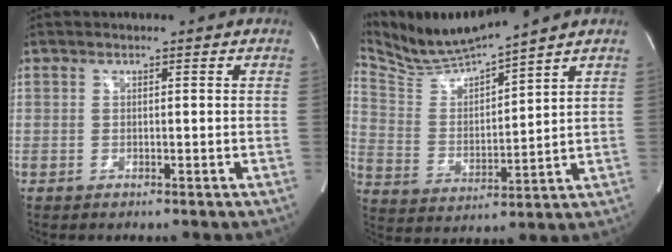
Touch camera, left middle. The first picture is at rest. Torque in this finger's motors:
{"motor_torque": [-0.53, -0.57, -0.28, -0.04]}